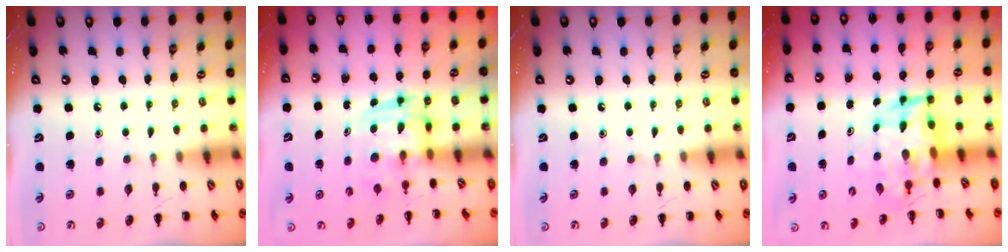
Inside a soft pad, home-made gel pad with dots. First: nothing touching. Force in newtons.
{"total": 3.0, "press": 3.0, "slide": 0.3}
{"total": 0.0}
{"total": 5.5, "press": 5.2, "slide": 1.7}